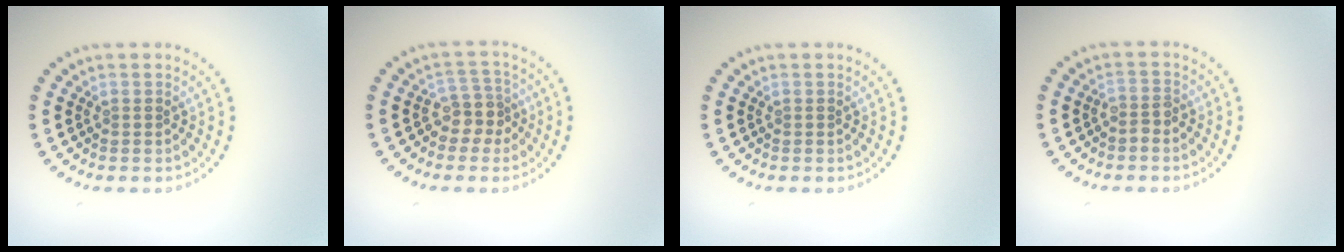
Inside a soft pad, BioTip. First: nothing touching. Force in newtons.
{"total": 2.6, "press": 2.2, "slide": 1.5}
{"total": 0.0}
{"total": 1.3, "press": 1.0, "slide": 0.9}